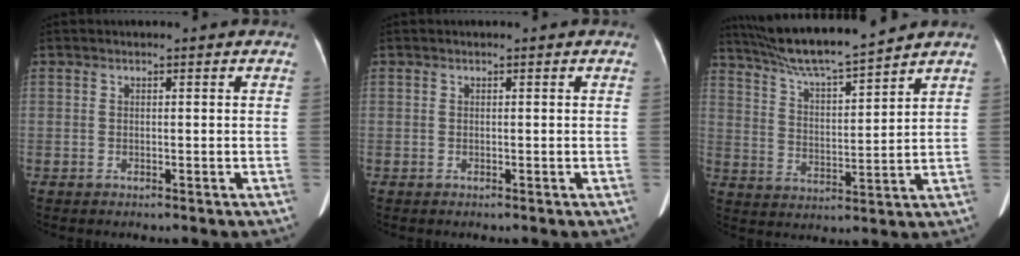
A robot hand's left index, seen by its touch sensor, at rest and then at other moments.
{"total": 0.0}
{"total": 11.5, "force": [10.5, -0.6, 4.7], "torque": [-0.090, 0.006, 0.184]}